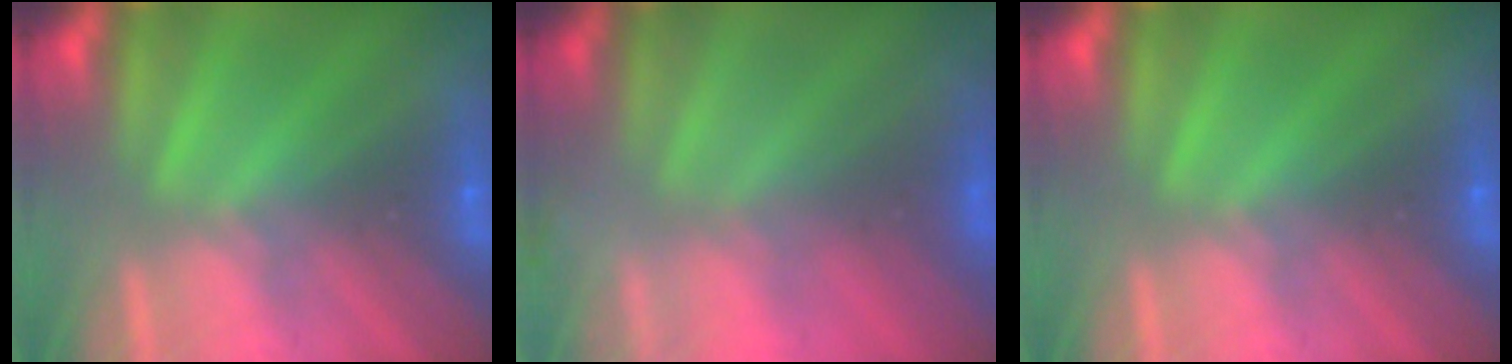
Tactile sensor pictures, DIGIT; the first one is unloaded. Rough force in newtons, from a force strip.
{"total": 7.5}
{"total": 0.0}